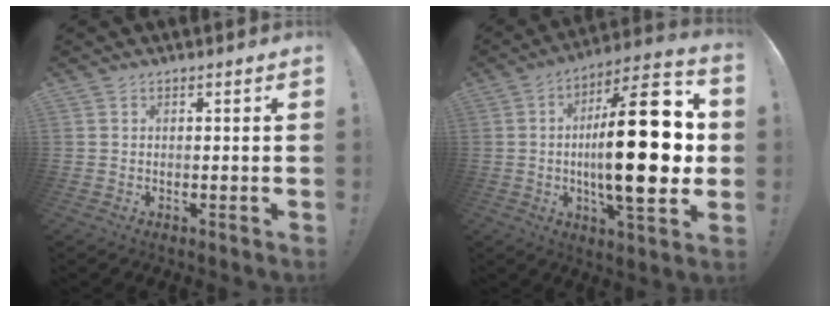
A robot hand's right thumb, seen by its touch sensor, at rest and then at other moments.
{"total": 27.4, "force": [-0.2, 8.9, 25.9], "torque": [-0.418, -0.006, -0.011]}